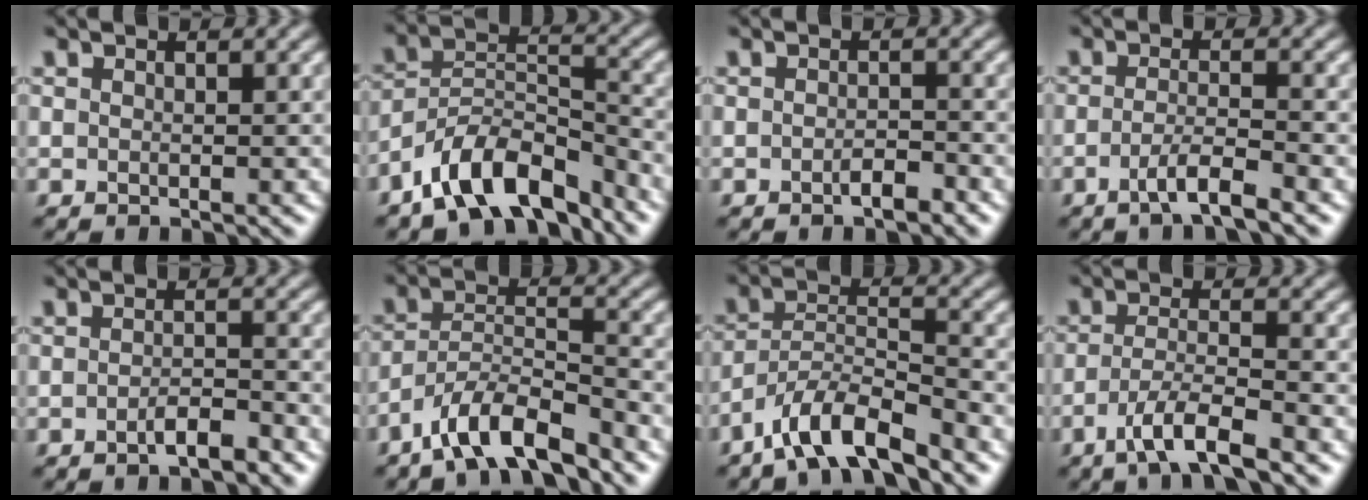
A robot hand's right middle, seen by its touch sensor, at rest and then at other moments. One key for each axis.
{"total": 8.5, "fx": -6.1, "fy": 3.8, "fz": 4.5, "tx": -0.069, "ty": 0.003, "tz": -0.122}
{"total": 1.4, "fx": -0.8, "fy": 0.5, "fz": 1.1, "tx": -0.022, "ty": 0.004, "tz": -0.014}
{"total": 3.0, "fx": -1.6, "fy": 0.5, "fz": 2.5, "tx": -0.045, "ty": 0.004, "tz": -0.037}
{"total": 2.0, "fx": -1.1, "fy": 0.6, "fz": 1.5, "tx": -0.028, "ty": 0.008, "tz": -0.020}
{"total": 6.4, "fx": -5.0, "fy": 1.6, "fz": 3.6, "tx": -0.065, "ty": 0.005, "tz": -0.089}
{"total": 6.1, "fx": -4.8, "fy": 1.5, "fz": 3.5, "tx": -0.063, "ty": 0.005, "tz": -0.088}
{"total": 4.6, "fx": -2.9, "fy": 0.8, "fz": 3.4, "tx": -0.067, "ty": 0.003, "tz": -0.058}